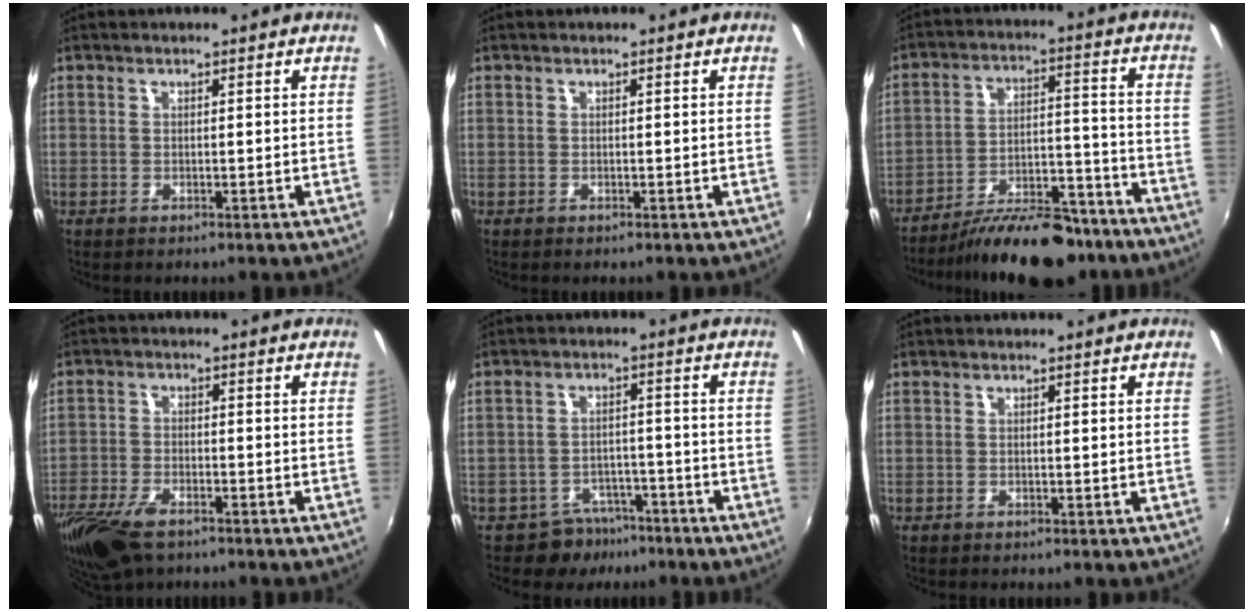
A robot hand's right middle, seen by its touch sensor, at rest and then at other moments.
{"total": 0.0}
{"total": 17.3, "force": [-14.2, 5.6, 8.3], "torque": [-0.143, 0.002, -0.203]}
{"total": 11.9, "force": [-8.2, 5.7, 6.5], "torque": [-0.163, -0.024, -0.151]}
{"total": 5.8, "force": [-4.5, 3.7, 0.4], "torque": [-0.012, 0.021, -0.061]}
{"total": 0.0}